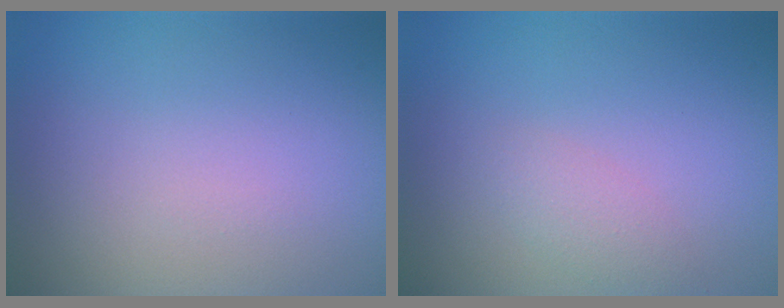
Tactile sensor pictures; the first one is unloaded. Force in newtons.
{"total": 1.5, "press": 1.5, "slide": 0.1}